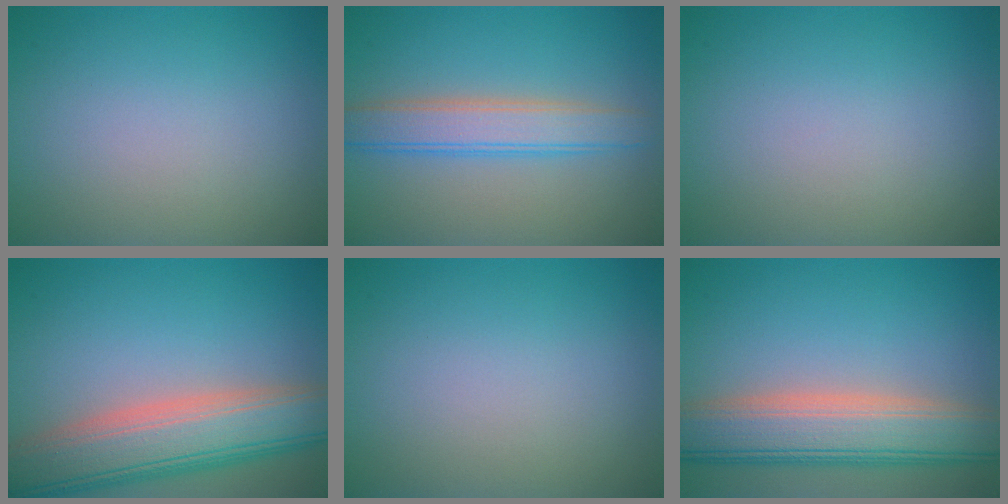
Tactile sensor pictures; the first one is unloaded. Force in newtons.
{"total": 4.2, "press": 4.2, "slide": 0.2}
{"total": 0.0}
{"total": 9.1, "press": 9.1, "slide": 0.5}
{"total": 0.0}
{"total": 8.2, "press": 8.2, "slide": 0.8}